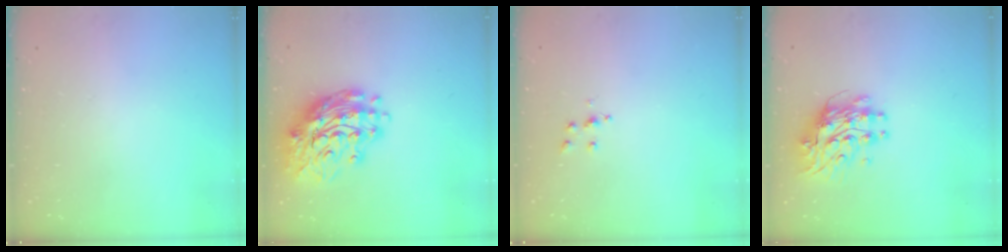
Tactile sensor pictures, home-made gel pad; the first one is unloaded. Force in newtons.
{"total": 16.6, "press": 16.5, "slide": 1.7}
{"total": 4.8, "press": 4.8, "slide": 0.5}
{"total": 9.8, "press": 9.7, "slide": 0.8}